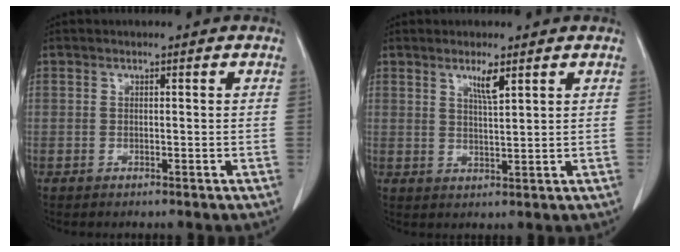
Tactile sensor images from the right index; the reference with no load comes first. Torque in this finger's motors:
{"motor_torque": [0.14, 0.14, 0.02, 0.02]}